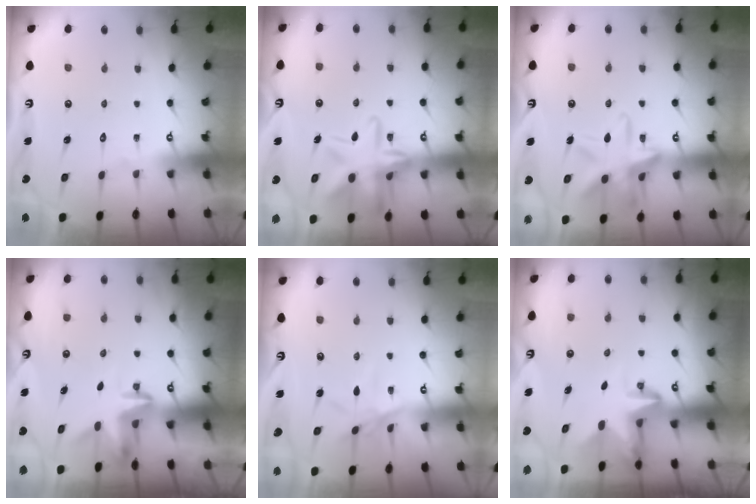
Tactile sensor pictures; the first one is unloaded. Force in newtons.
{"total": 16.8, "press": 16.7, "slide": 1.6}
{"total": 15.5, "press": 15.5, "slide": 1.1}
{"total": 3.1, "press": 3.1, "slide": 0.2}
{"total": 5.9, "press": 5.8, "slide": 0.7}
{"total": 3.4, "press": 3.4, "slide": 0.1}